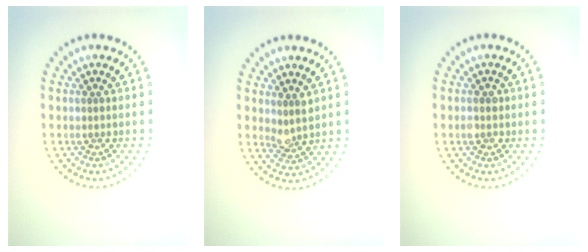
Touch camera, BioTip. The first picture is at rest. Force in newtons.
{"total": 1.8, "press": 1.5, "slide": 1.1}
{"total": 1.2, "press": 1.1, "slide": 0.3}